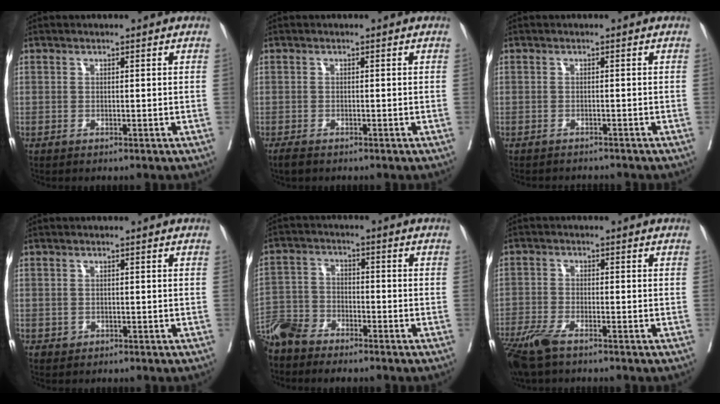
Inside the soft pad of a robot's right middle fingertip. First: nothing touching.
{"total": 1.6, "force": [-1.3, 0.5, 0.8], "torque": [-0.019, -0.005, -0.020]}
{"total": 4.2, "force": [-4.0, 0.8, 0.7], "torque": [0.000, -0.006, -0.052]}
{"total": 0.7, "force": [-0.2, 0.7, 0.2], "torque": [0.000, 0.002, 0.000]}
{"total": 6.8, "force": [-6.0, 2.3, 2.4], "torque": [-0.054, -0.010, -0.122]}
{"total": 6.5, "force": [-4.8, 1.5, 4.2], "torque": [-0.087, -0.016, -0.090]}